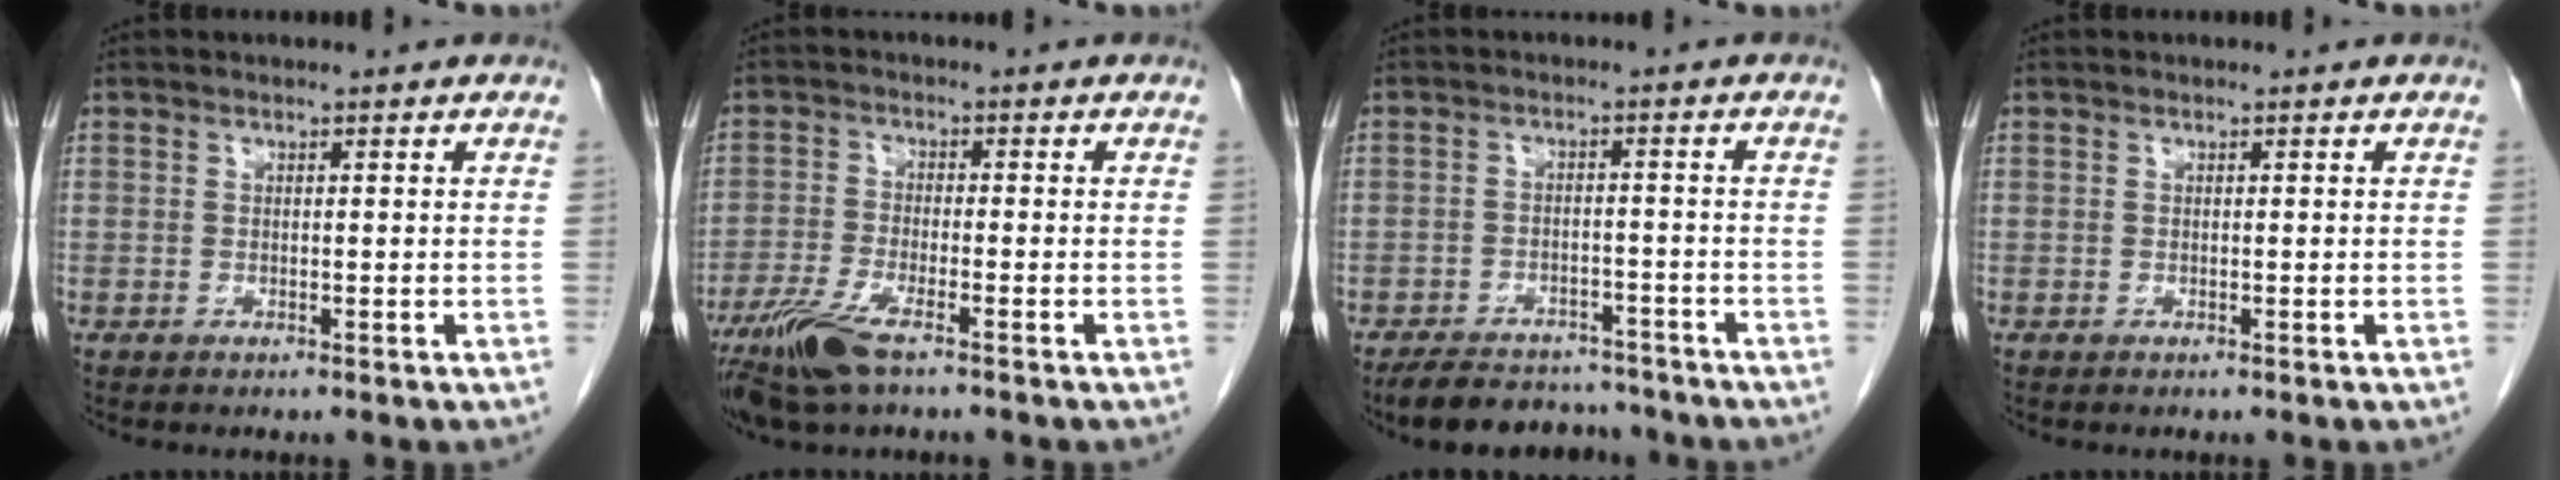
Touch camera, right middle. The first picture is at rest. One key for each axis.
{"total": 7.6, "fx": -5.0, "fy": 1.3, "fz": 5.5, "tx": -0.121, "ty": -0.017, "tz": -0.094}
{"total": 9.8, "fx": -8.7, "fy": 3.4, "fz": 2.7, "tx": -0.037, "ty": 0.005, "tz": -0.123}
{"total": 0.0}